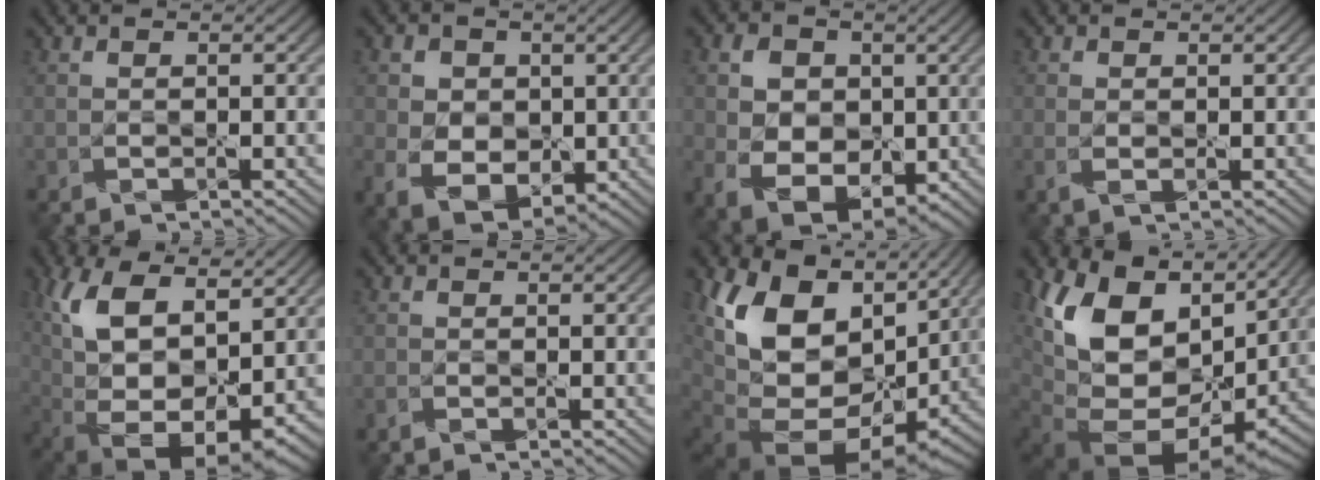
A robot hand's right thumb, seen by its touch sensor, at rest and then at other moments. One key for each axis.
{"total": 7.5, "fx": 0.1, "fy": 6.1, "fz": 4.4, "tx": -0.108, "ty": -0.014, "tz": 0.006}
{"total": 8.7, "fx": 0.0, "fy": 6.7, "fz": 5.5, "tx": -0.122, "ty": -0.013, "tz": -0.003}
{"total": 1.1, "fx": 0.2, "fy": 0.6, "fz": 0.9, "tx": -0.023, "ty": -0.003, "tz": 0.006}
{"total": 16.8, "fx": 4.2, "fy": 9.4, "fz": 13.3, "tx": -0.258, "ty": -0.006, "tz": 0.087}
{"total": 1.1, "fx": -0.8, "fy": 0.3, "fz": 0.6, "tx": -0.020, "ty": -0.003, "tz": -0.019}
{"total": 19.0, "fx": 3.0, "fy": 14.0, "fz": 12.4, "tx": -0.233, "ty": -0.031, "tz": 0.095}
{"total": 18.9, "fx": 4.9, "fy": 13.5, "fz": 12.3, "tx": -0.236, "ty": -0.021, "tz": 0.125}